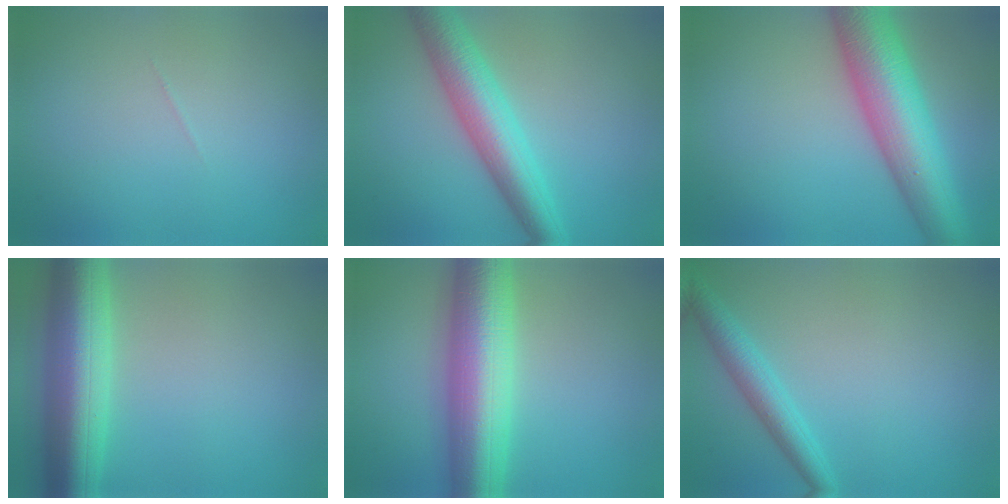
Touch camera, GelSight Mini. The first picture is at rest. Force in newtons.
{"total": 6.5, "press": 6.5, "slide": 0.0}
{"total": 10.0, "press": 10.0, "slide": 0.4}
{"total": 8.8, "press": 8.8, "slide": 0.4}
{"total": 10.7, "press": 10.7, "slide": 0.1}
{"total": 2.8, "press": 2.8, "slide": 0.1}